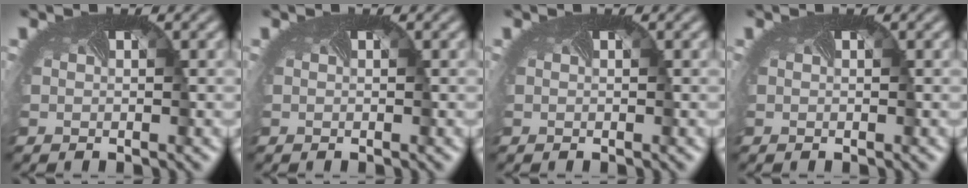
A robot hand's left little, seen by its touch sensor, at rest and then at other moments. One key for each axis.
{"total": 0.0}
{"total": 0.0}
{"total": 0.0}